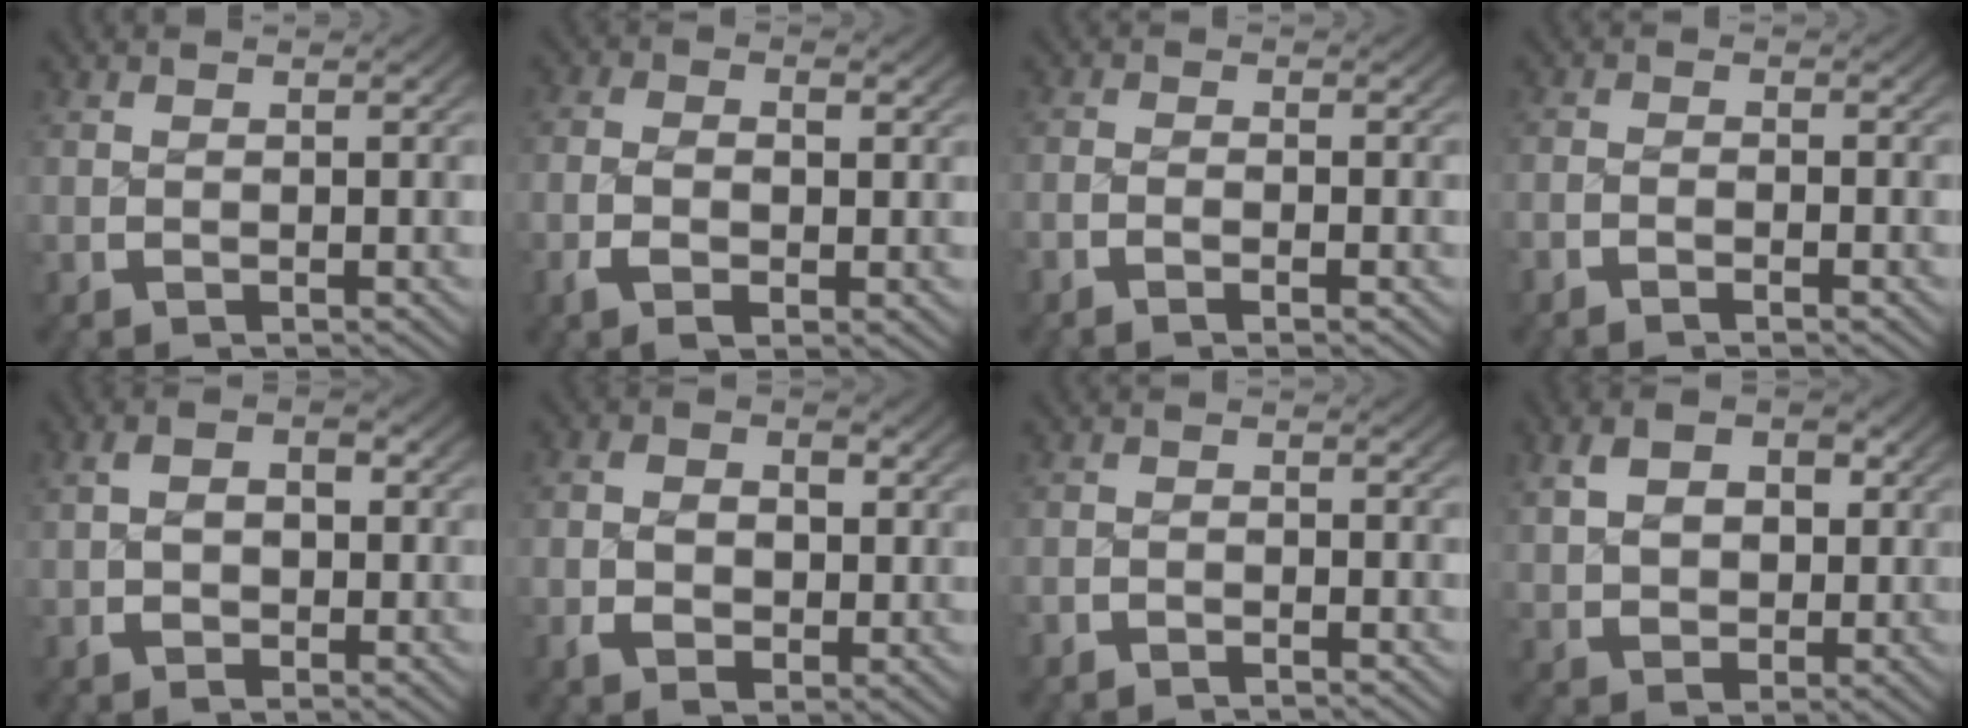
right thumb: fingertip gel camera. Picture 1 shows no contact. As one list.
[{"total": 2.9, "force": [-0.7, 1.3, 2.4], "torque": [-0.048, -0.003, -0.012]}, {"total": 1.5, "force": [-0.9, 0.3, 1.1], "torque": [-0.021, 0.003, -0.023]}, {"total": 1.4, "force": [-1.2, 0.4, 0.7], "torque": [-0.007, 0.005, -0.029]}, {"total": 3.1, "force": [0.1, 1.9, 2.5], "torque": [-0.037, 0.002, -0.002]}, {"total": 3.9, "force": [-0.1, 2.7, 2.8], "torque": [-0.047, -0.012, 0.003]}, {"total": 1.3, "force": [-1.3, 0.4, -0.1], "torque": [0.009, 0.005, -0.033]}, {"total": 4.9, "force": [1.5, 3.4, 3.3], "torque": [-0.056, -0.010, 0.035]}]